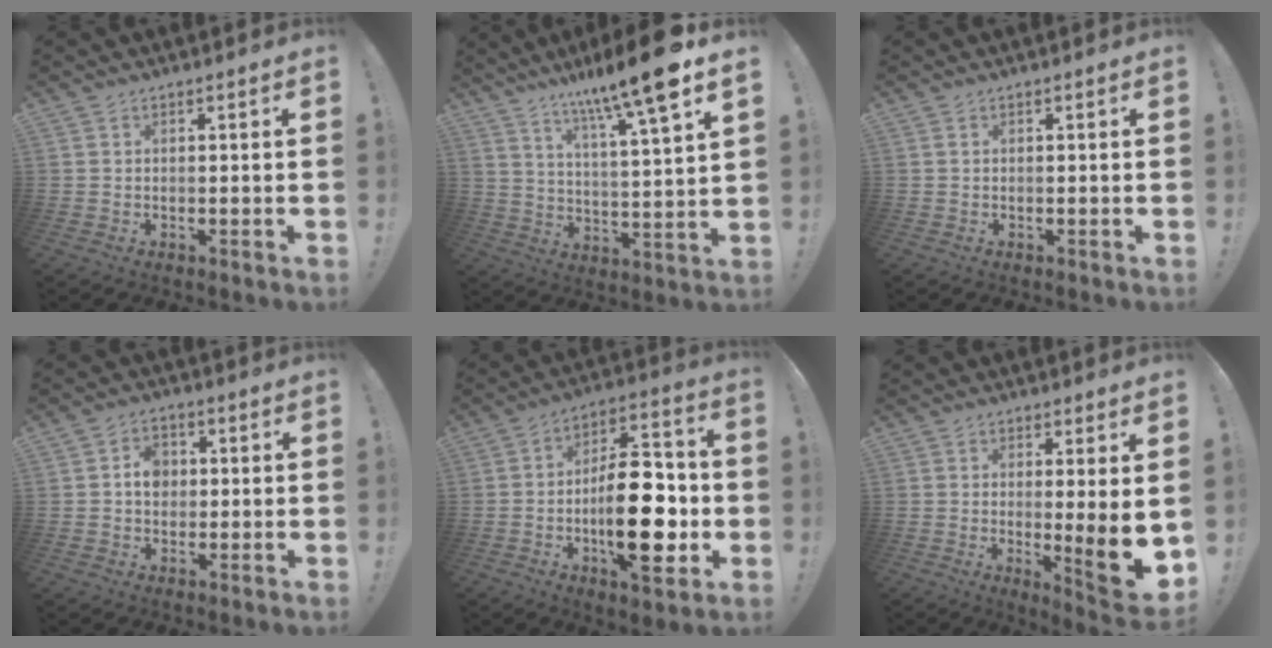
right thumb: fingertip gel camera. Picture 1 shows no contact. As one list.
[{"total": 15.6, "force": [10.7, 0.9, 11.3], "torque": [-0.185, -0.070, 0.162]}, {"total": 0.0}, {"total": 5.7, "force": [0.4, 4.8, 3.1], "torque": [-0.043, 0.005, 0.006]}, {"total": 23.1, "force": [-4.2, 10.1, 20.4], "torque": [-0.334, 0.017, -0.058]}, {"total": 11.2, "force": [-1.1, 1.2, 11.0], "torque": [-0.134, -0.023, -0.012]}]